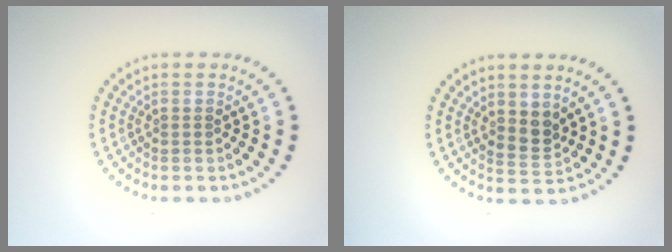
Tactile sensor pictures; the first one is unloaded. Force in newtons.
{"total": 2.0, "press": 1.7, "slide": 1.1}